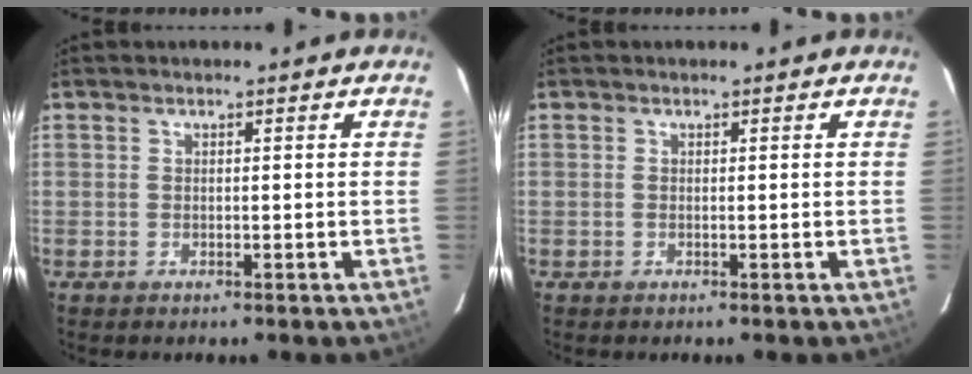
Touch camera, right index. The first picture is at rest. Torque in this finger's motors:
{"motor_torque": [-0.05, 0.01, 0.03, 0.01]}